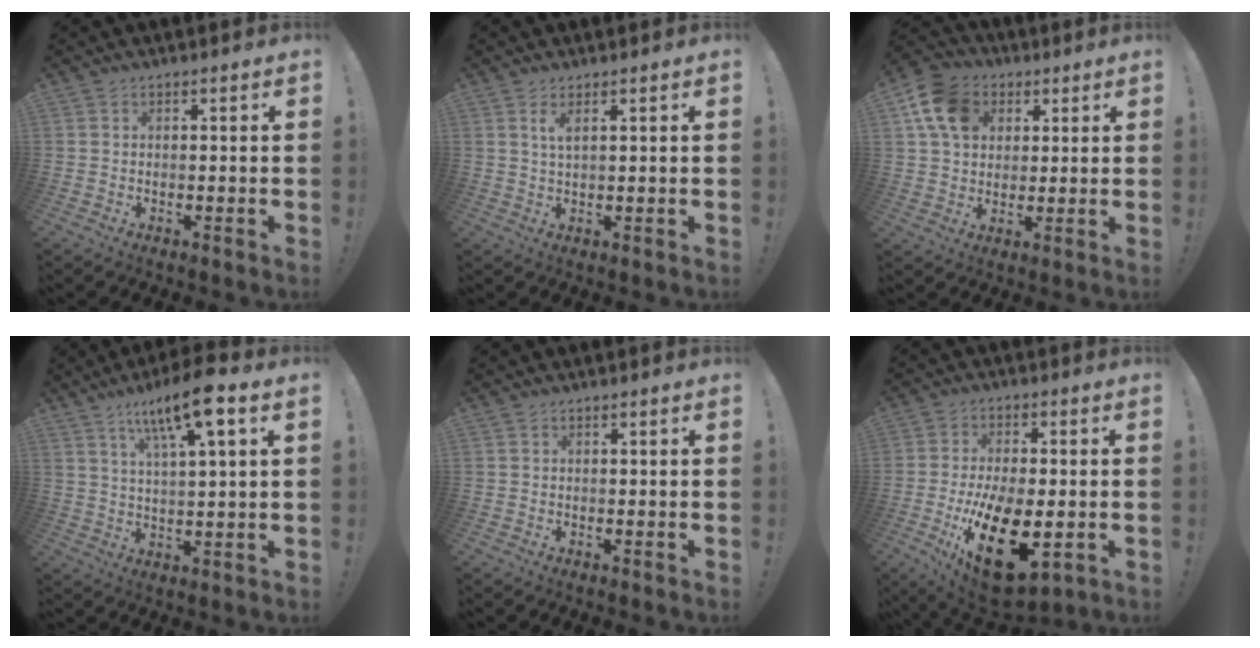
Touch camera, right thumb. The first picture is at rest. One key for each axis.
{"total": 2.8, "fx": 1.4, "fy": 0.5, "fz": 2.4, "tx": -0.043, "ty": -0.004, "tz": 0.022}
{"total": 13.2, "fx": 4.9, "fy": 10.4, "fz": 6.6, "tx": -0.107, "ty": -0.005, "tz": 0.101}
{"total": 11.7, "fx": 6.4, "fy": 1.9, "fz": 9.6, "tx": -0.165, "ty": -0.024, "tz": 0.102}
{"total": 0.0}
{"total": 21.1, "fx": -5.4, "fy": 10.4, "fz": 17.5, "tx": -0.292, "ty": 0.011, "tz": -0.073}